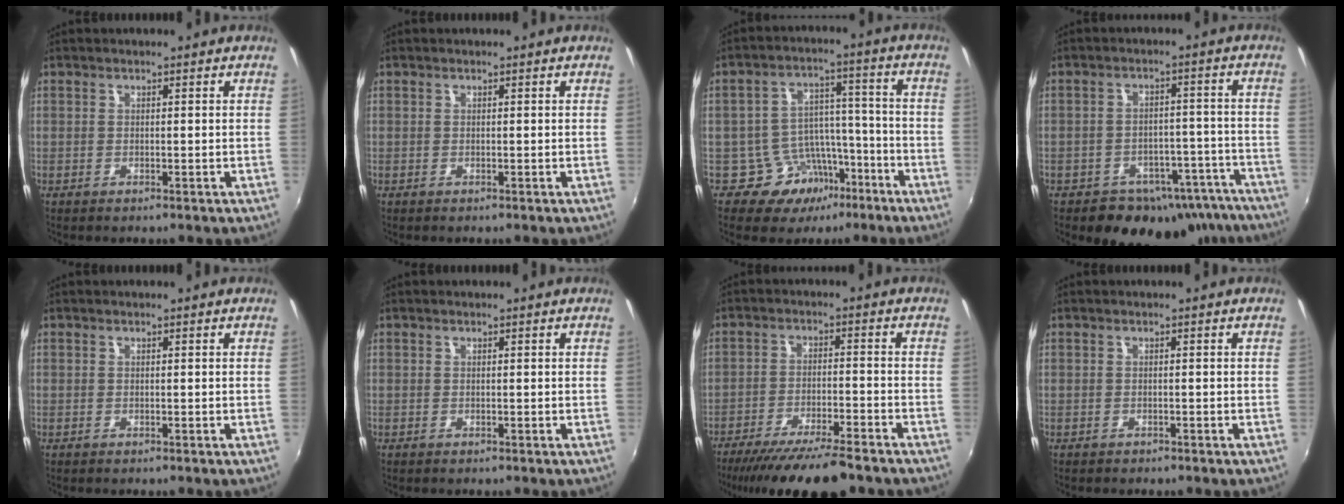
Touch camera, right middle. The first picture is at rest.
{"total": 0.0}
{"total": 9.9, "force": [-6.7, 7.1, 1.8], "torque": [-0.032, 0.041, -0.093]}
{"total": 17.1, "force": [-13.3, 9.8, 4.3], "torque": [-0.077, 0.047, -0.145]}
{"total": 0.0}
{"total": 0.0}
{"total": 14.6, "force": [-12.2, 1.9, 7.8], "torque": [-0.155, -0.029, -0.195]}
{"total": 0.7, "force": [-0.6, 0.4, 0.0], "torque": [-0.005, -0.001, -0.009]}